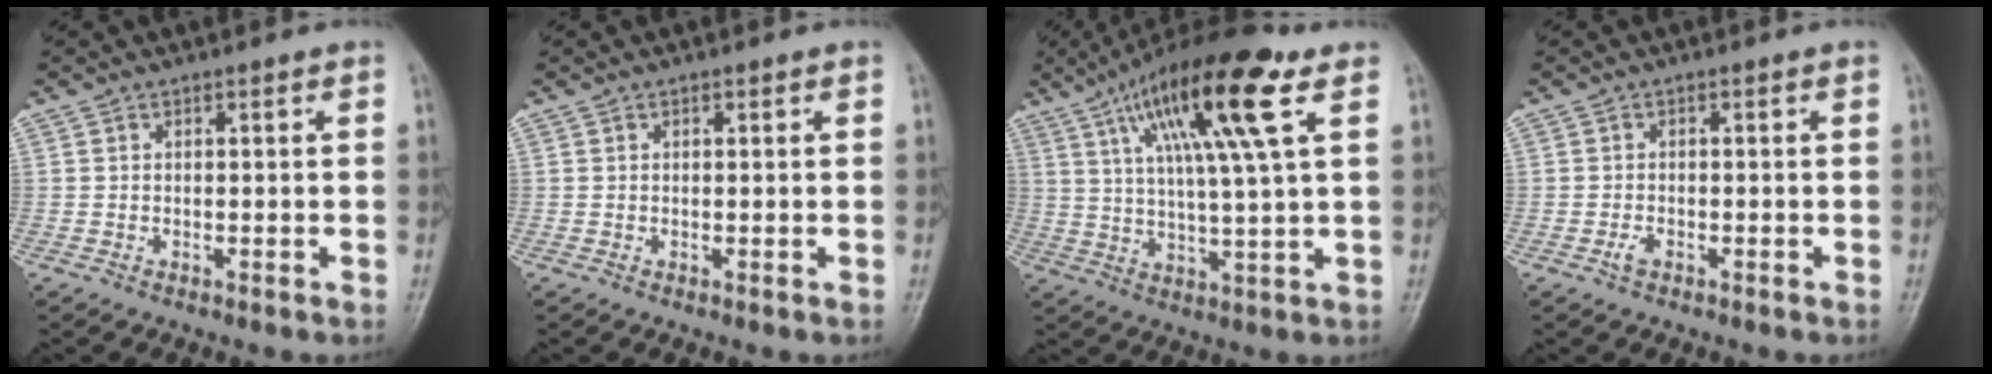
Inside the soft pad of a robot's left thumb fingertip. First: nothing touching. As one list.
[{"total": 0.6, "force": [0.3, 0.3, 0.4], "torque": [-0.007, -0.001, 0.004]}, {"total": 18.4, "force": [8.2, 2.9, 16.2], "torque": [-0.278, -0.009, 0.135]}, {"total": 1.6, "force": [-0.8, 0.9, 1.0], "torque": [-0.020, 0.002, -0.016]}]